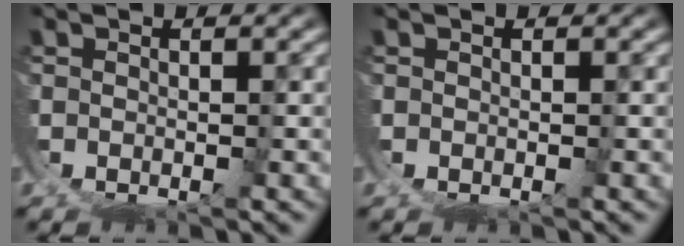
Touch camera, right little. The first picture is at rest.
{"total": 0.0}